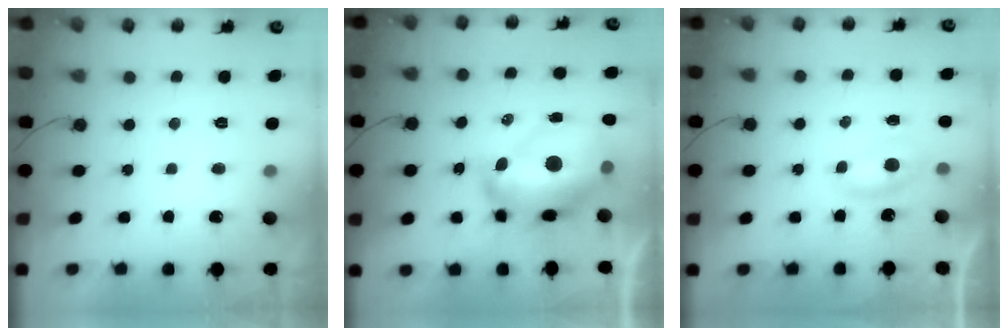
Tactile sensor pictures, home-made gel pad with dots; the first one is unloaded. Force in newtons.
{"total": 18.1, "press": 18.0, "slide": 1.6}
{"total": 4.5, "press": 4.5, "slide": 0.4}